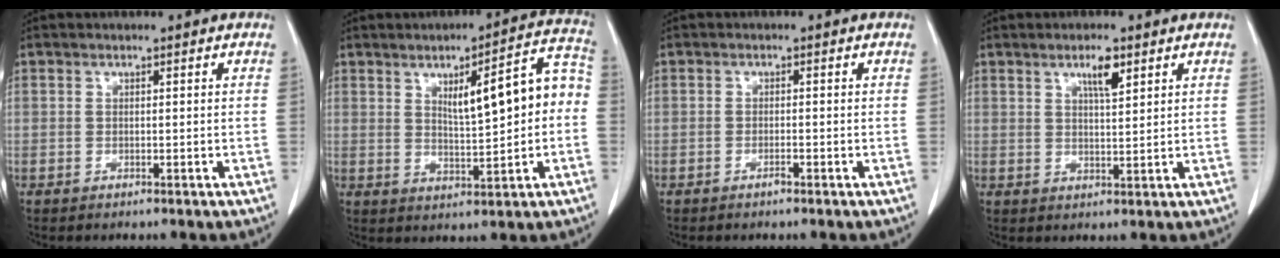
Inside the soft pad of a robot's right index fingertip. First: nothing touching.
{"total": 10.7, "force": [1.0, 2.3, 10.4], "torque": [-0.143, 0.031, 0.020]}
{"total": 1.0, "force": [-0.7, 0.1, 0.7], "torque": [-0.015, 0.000, -0.012]}
{"total": 3.9, "force": [2.2, 0.7, 3.1], "torque": [-0.054, -0.001, 0.038]}